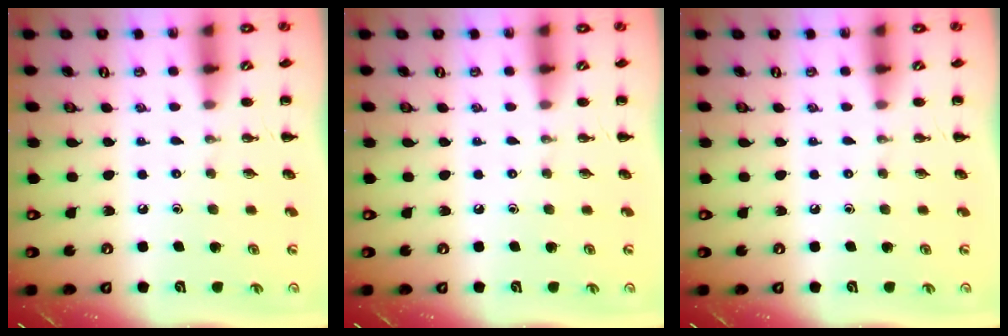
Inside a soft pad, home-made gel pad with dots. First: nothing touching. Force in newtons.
{"total": 0.0}
{"total": 0.0}